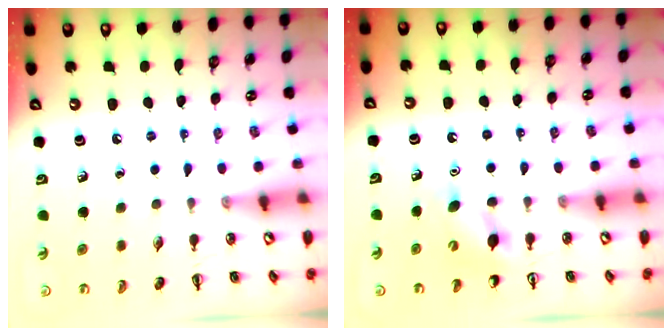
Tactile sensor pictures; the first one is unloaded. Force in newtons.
{"total": 5.9, "press": 5.7, "slide": 1.5}